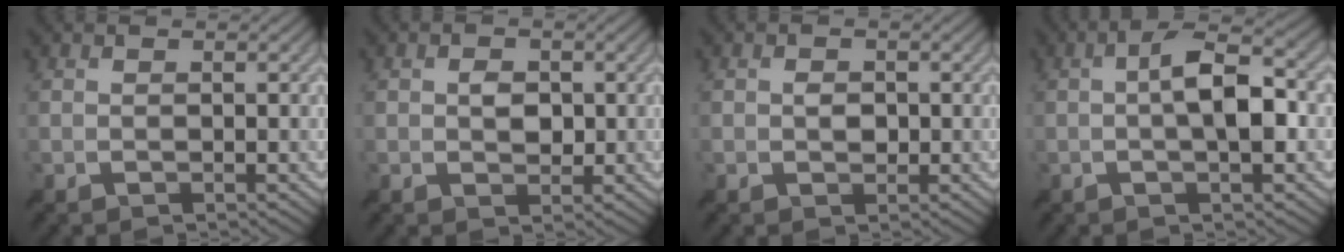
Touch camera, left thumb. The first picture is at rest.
{"total": 2.3, "force": [0.3, 1.6, 1.5], "torque": [-0.028, -0.001, 0.003]}
{"total": 1.4, "force": [0.0, 1.1, 0.9], "torque": [-0.018, -0.002, -0.003]}
{"total": 7.5, "force": [-0.3, 2.1, 7.2], "torque": [-0.120, 0.021, -0.017]}